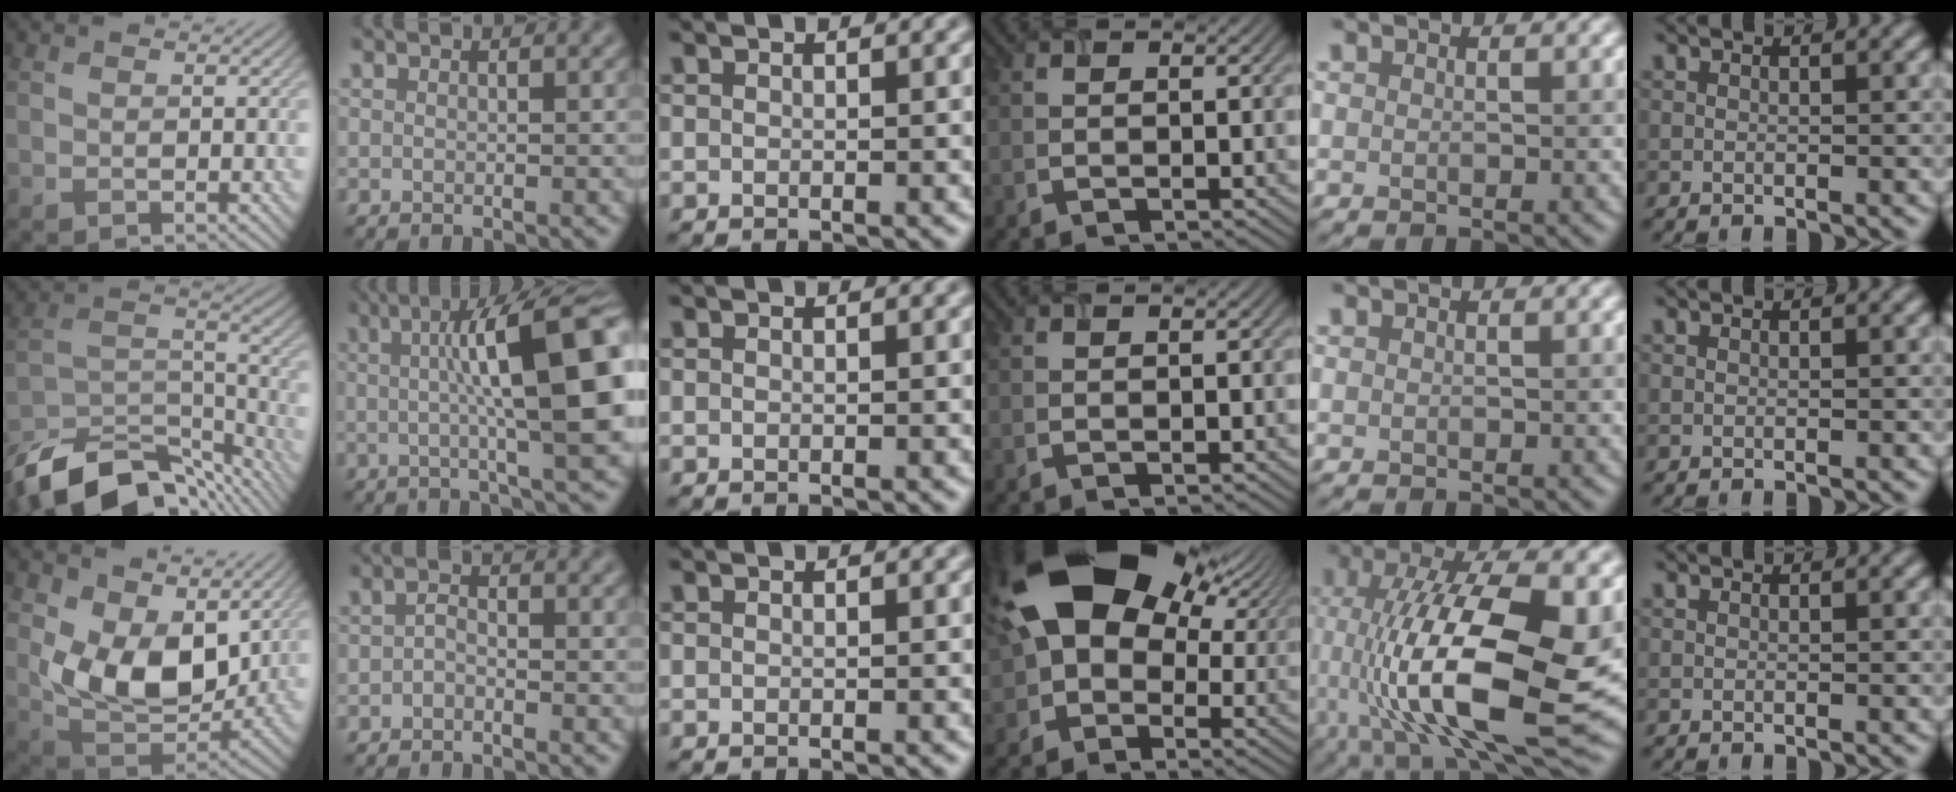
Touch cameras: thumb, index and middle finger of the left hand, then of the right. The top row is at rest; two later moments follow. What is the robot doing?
{"motion": "open", "object": "airpods case & airpods"}